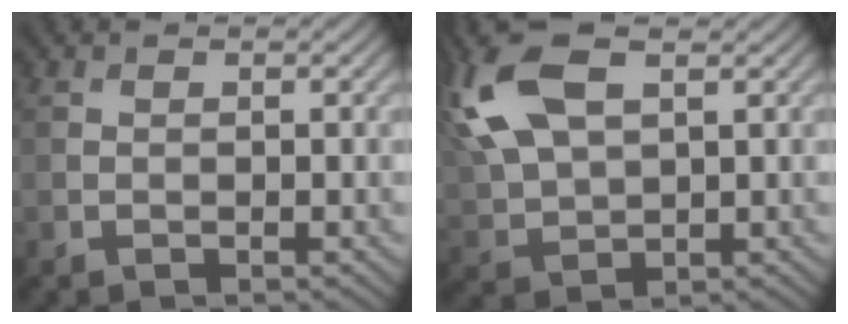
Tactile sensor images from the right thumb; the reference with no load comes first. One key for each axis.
{"total": 13.0, "fx": 5.2, "fy": 6.6, "fz": 10.0, "tx": -0.258, "ty": 0.020, "tz": 0.100}